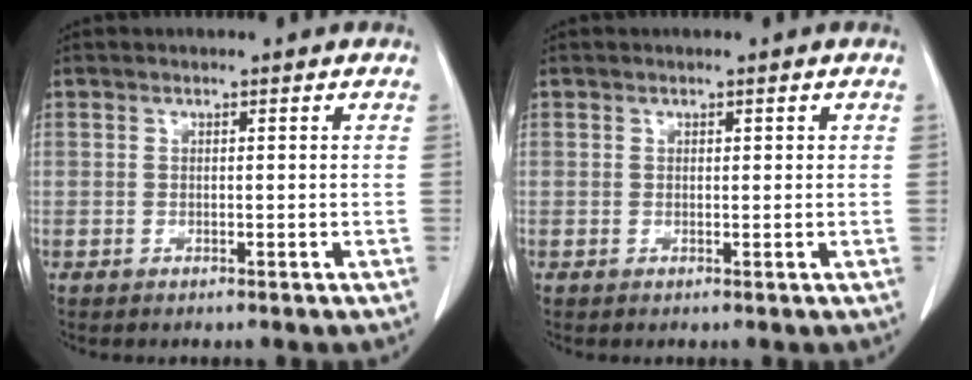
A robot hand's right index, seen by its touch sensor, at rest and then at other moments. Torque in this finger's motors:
{"motor_torque": [-0.04, 0.04, -0.02, -0.01]}